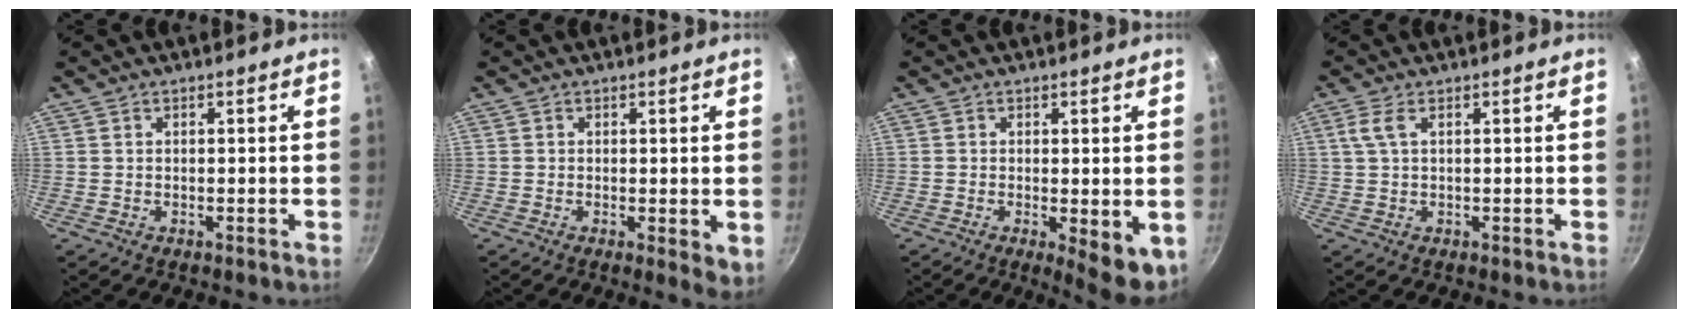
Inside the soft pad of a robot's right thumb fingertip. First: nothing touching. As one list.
[{"total": 3.8, "force": [-0.2, 1.5, 3.5], "torque": [-0.045, -0.012, -0.003]}, {"total": 7.3, "force": [-1.4, 2.5, 6.8], "torque": [-0.076, -0.006, -0.012]}, {"total": 2.6, "force": [0.8, 0.9, 2.3], "torque": [-0.054, 0.006, 0.018]}]